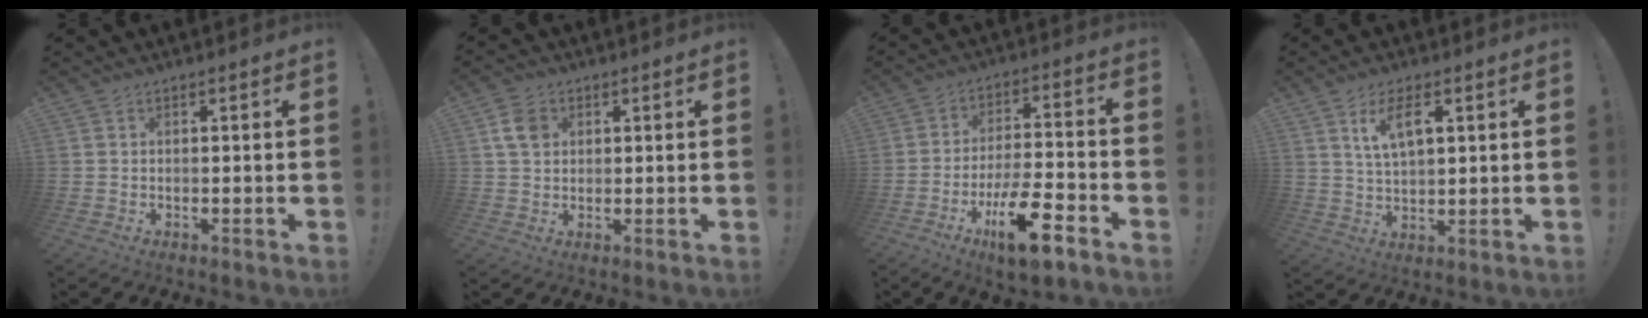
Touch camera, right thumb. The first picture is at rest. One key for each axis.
{"total": 6.1, "fx": 2.0, "fy": 4.7, "fz": 3.2, "tx": -0.047, "ty": 0.005, "tz": 0.040}
{"total": 15.2, "fx": -8.1, "fy": 4.7, "fz": 11.9, "tx": -0.191, "ty": 0.047, "tz": -0.130}
{"total": 7.5, "fx": 3.6, "fy": 2.9, "fz": 5.9, "tx": -0.098, "ty": -0.011, "tz": 0.061}